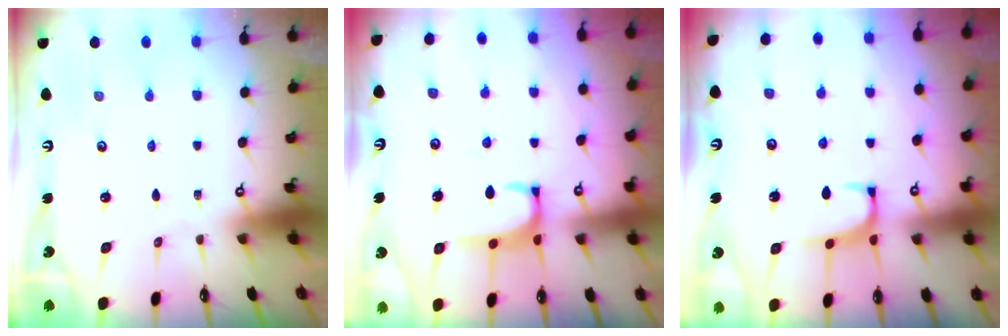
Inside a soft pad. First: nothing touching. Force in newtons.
{"total": 2.4, "press": 2.3, "slide": 0.7}
{"total": 1.2, "press": 0.9, "slide": 0.7}